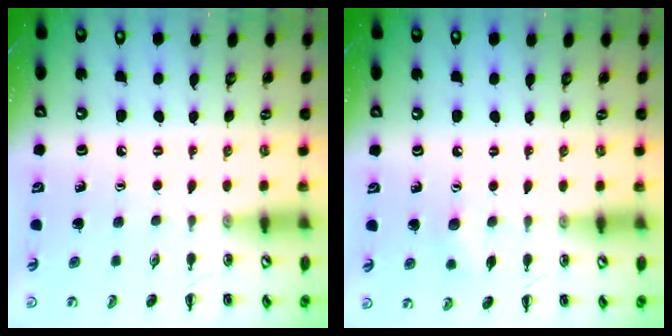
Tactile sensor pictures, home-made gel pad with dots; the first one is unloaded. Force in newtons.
{"total": 4.9, "press": 4.7, "slide": 1.1}